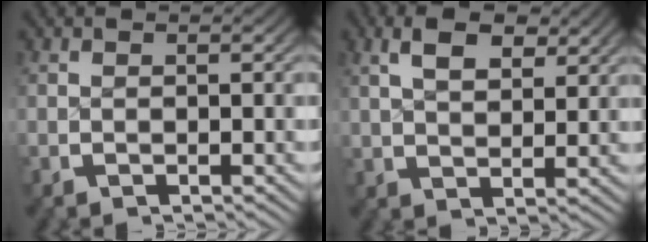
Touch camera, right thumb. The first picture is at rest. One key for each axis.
{"total": 5.0, "fx": 2.9, "fy": 2.4, "fz": 3.2, "tx": -0.038, "ty": 0.007, "tz": 0.050}